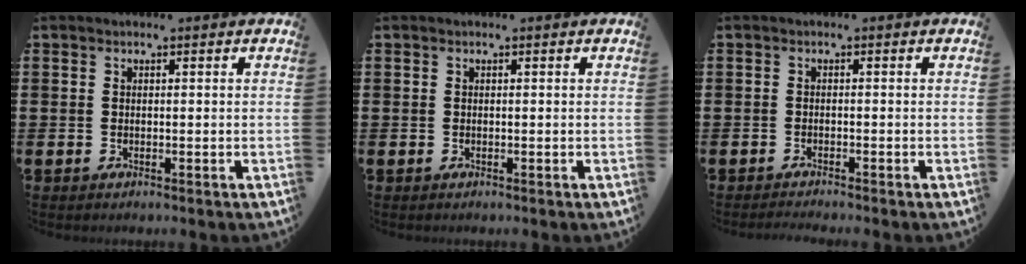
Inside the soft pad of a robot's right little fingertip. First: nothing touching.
{"total": 0.0}
{"total": 0.8, "force": [-0.8, -0.1, -0.1], "torque": [-0.005, -0.001, -0.013]}